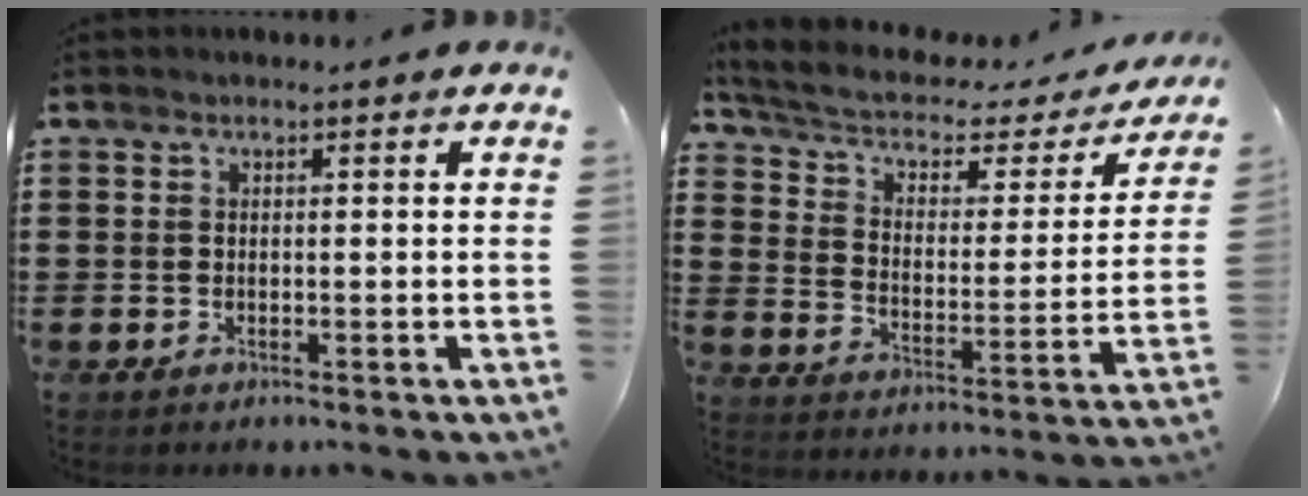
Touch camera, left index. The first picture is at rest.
{"total": 4.4, "force": [2.6, 2.1, 2.8], "torque": [-0.070, -0.024, 0.039]}